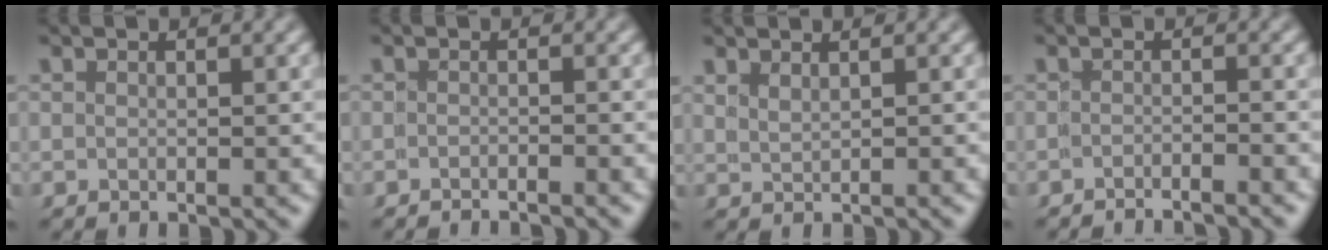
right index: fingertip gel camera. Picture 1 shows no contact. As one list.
[{"total": 1.6, "force": [-1.5, 0.3, 0.2], "torque": [-0.004, 0.004, -0.032]}, {"total": 1.4, "force": [1.3, -0.3, 0.2], "torque": [-0.009, 0.003, 0.029]}, {"total": 2.8, "force": [-2.7, 0.6, 0.3], "torque": [0.000, 0.003, -0.054]}]